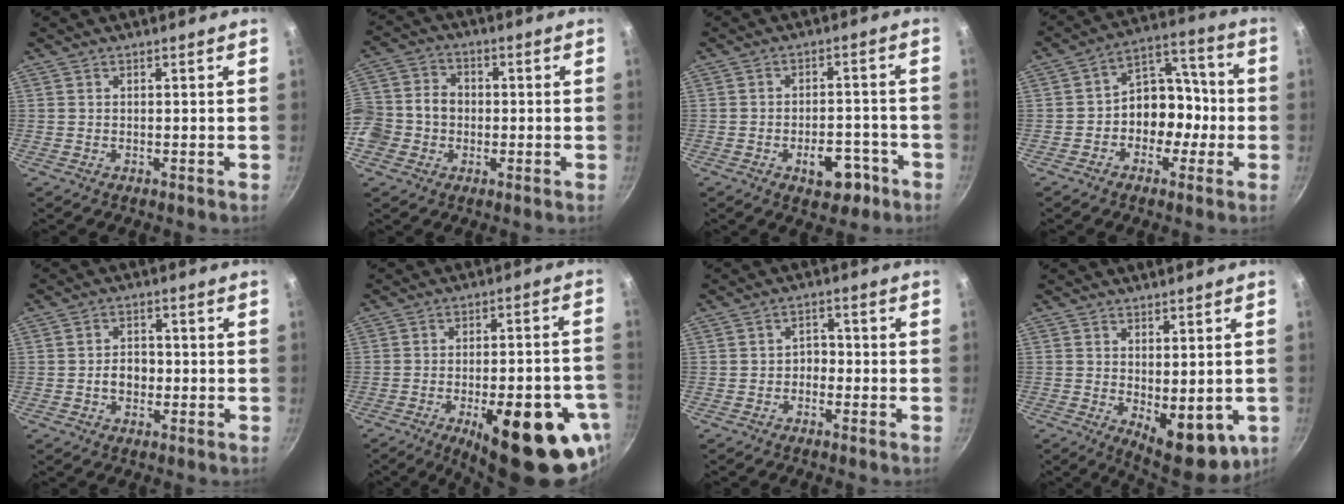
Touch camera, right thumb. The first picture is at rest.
{"total": 13.2, "force": [-2.1, 11.3, 6.5], "torque": [-0.125, 0.036, -0.051]}
{"total": 7.8, "force": [-3.7, 4.5, 5.2], "torque": [-0.040, 0.026, -0.044]}
{"total": 10.7, "force": [-2.6, 8.4, 6.0], "torque": [-0.024, 0.059, -0.051]}
{"total": 4.1, "force": [-0.8, 3.1, 2.6], "torque": [-0.021, 0.014, -0.014]}
{"total": 23.9, "force": [-11.0, 8.9, 19.3], "torque": [-0.200, 0.032, -0.141]}
{"total": 2.6, "force": [-1.2, 1.9, 1.2], "torque": [-0.002, 0.018, -0.023]}
{"total": 11.5, "force": [-1.5, 5.4, 10.1], "torque": [-0.110, -0.016, -0.005]}